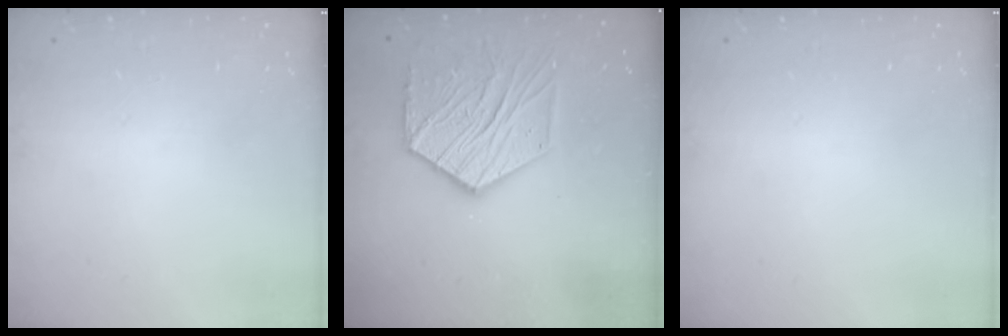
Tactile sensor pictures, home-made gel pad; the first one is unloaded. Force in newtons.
{"total": 16.2, "press": 16.1, "slide": 1.4}
{"total": 0.0}